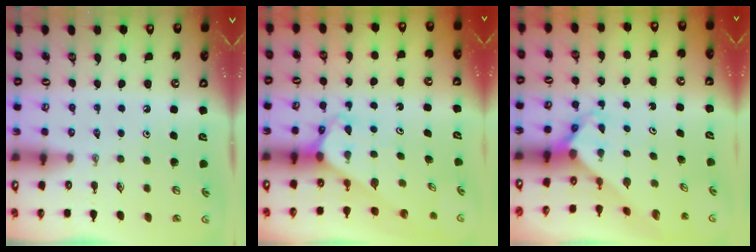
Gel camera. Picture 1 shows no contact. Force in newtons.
{"total": 2.8, "press": 2.8, "slide": 0.2}
{"total": 3.7, "press": 3.6, "slide": 0.3}